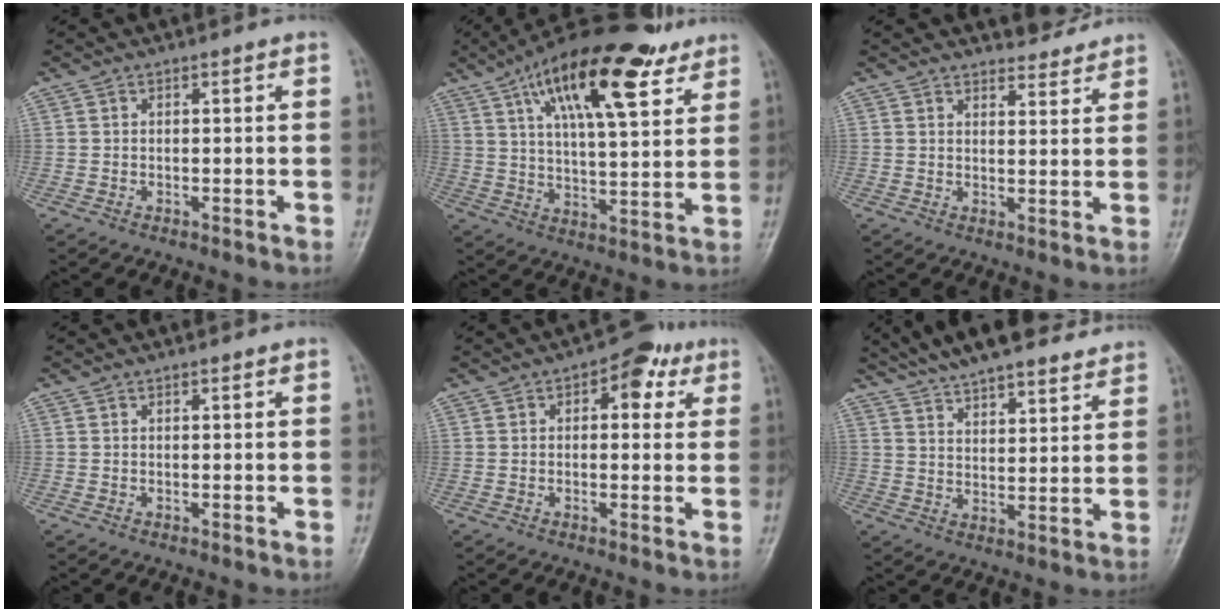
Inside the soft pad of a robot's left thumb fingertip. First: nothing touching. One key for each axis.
{"total": 21.4, "fx": 11.6, "fy": 7.7, "fz": 16.2, "tx": -0.243, "ty": -0.026, "tz": 0.188}
{"total": 4.8, "fx": 4.6, "fy": 1.2, "fz": 0.7, "tx": 0.007, "ty": -0.035, "tz": 0.063}
{"total": 0.7, "fx": 0.6, "fy": 0.1, "fz": 0.4, "tx": -0.006, "ty": -0.002, "tz": 0.009}
{"total": 6.7, "fx": 2.8, "fy": 3.9, "fz": 4.6, "tx": -0.023, "ty": -0.001, "tz": 0.027}
{"total": 18.8, "fx": 16.2, "fy": 4.5, "fz": 8.4, "tx": -0.110, "ty": -0.041, "tz": 0.245}